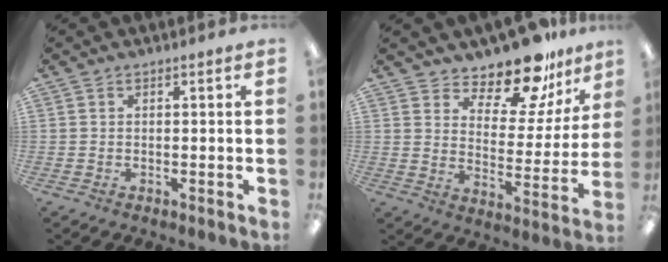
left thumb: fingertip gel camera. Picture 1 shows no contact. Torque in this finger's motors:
{"motor_torque": [0.36, 0.39, -0.30, -0.04, 0.06]}